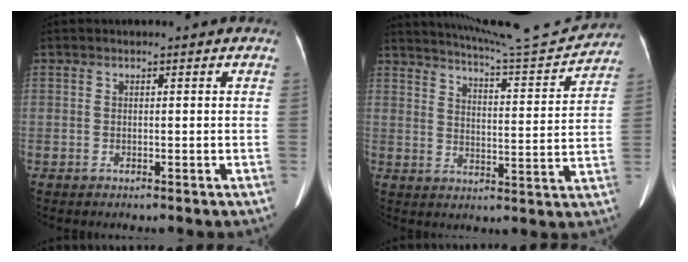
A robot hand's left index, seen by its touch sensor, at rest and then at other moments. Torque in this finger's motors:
{"motor_torque": [0.47, -1.01, 0.02, 0.02]}